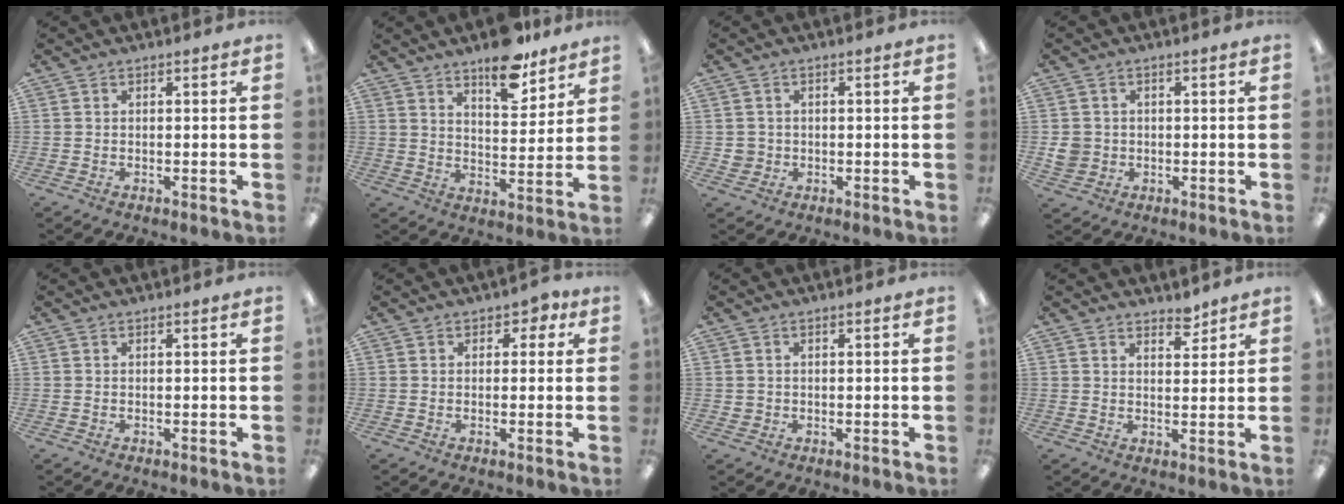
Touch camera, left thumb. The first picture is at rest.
{"total": 10.9, "force": [8.8, 3.9, 5.1], "torque": [-0.054, -0.061, 0.149]}
{"total": 2.7, "force": [-0.3, 2.6, 0.3], "torque": [0.000, 0.000, -0.009]}
{"total": 4.0, "force": [-0.2, 3.8, 1.1], "torque": [-0.021, 0.004, -0.004]}
{"total": 0.0}
{"total": 2.3, "force": [0.7, 1.8, 1.1], "torque": [-0.007, 0.002, 0.007]}
{"total": 1.0, "force": [0.1, 1.0, 0.0], "torque": [0.000, 0.005, -0.001]}
{"total": 3.4, "force": [3.1, 1.2, 0.7], "torque": [0.006, -0.024, 0.053]}